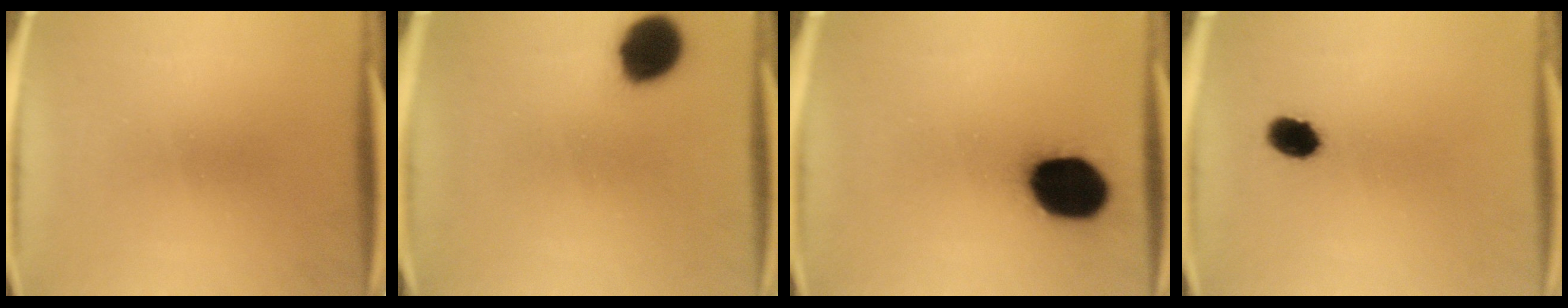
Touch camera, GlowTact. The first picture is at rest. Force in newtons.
{"total": 11.0}
{"total": 17.8}
{"total": 5.0}